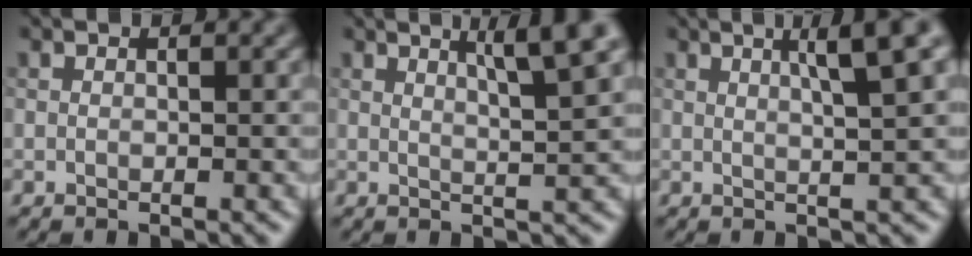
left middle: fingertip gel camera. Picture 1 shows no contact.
{"total": 4.8, "force": [2.6, 0.7, 4.1], "torque": [-0.051, 0.008, 0.039]}
{"total": 5.4, "force": [2.2, 1.1, 4.9], "torque": [-0.055, 0.015, 0.030]}